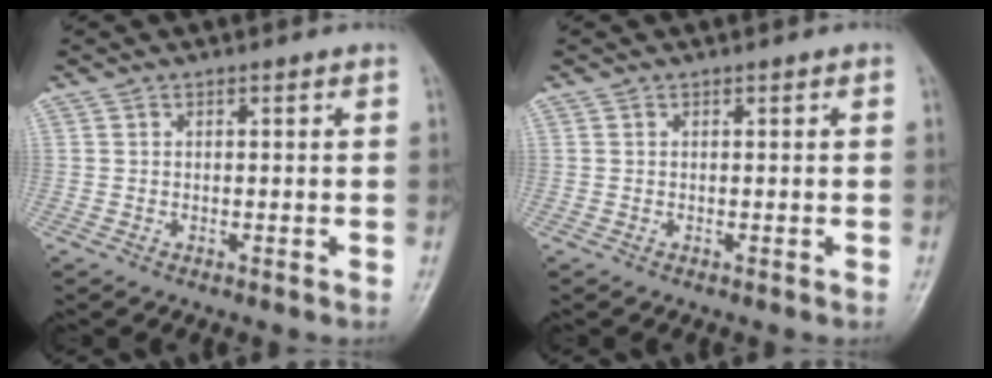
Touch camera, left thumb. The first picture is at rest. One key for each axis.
{"total": 0.0}